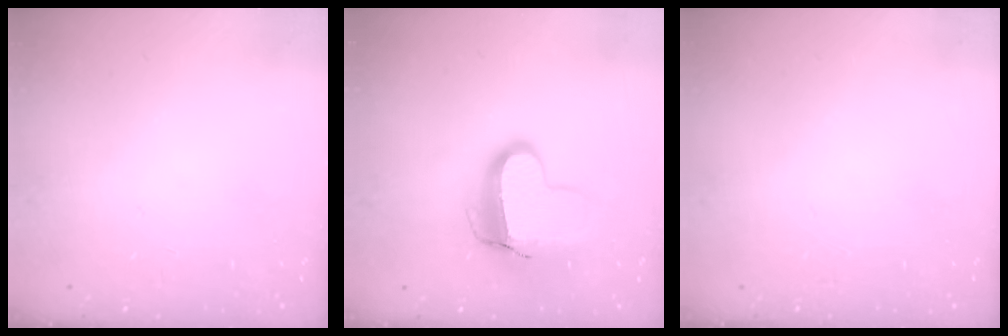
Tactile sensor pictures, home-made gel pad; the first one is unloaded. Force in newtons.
{"total": 12.7, "press": 12.6, "slide": 1.1}
{"total": 0.0}